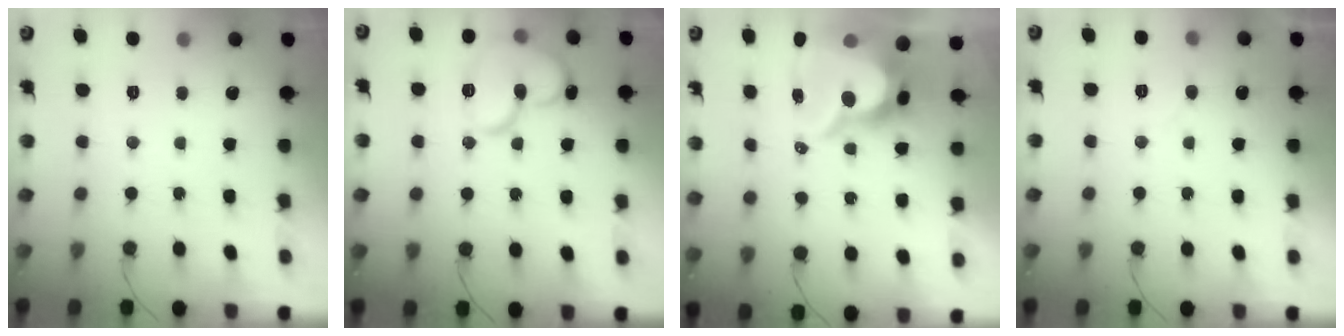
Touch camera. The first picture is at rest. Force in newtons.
{"total": 14.0, "press": 13.9, "slide": 1.6}
{"total": 12.3, "press": 12.2, "slide": 0.9}
{"total": 4.0, "press": 4.0, "slide": 0.3}